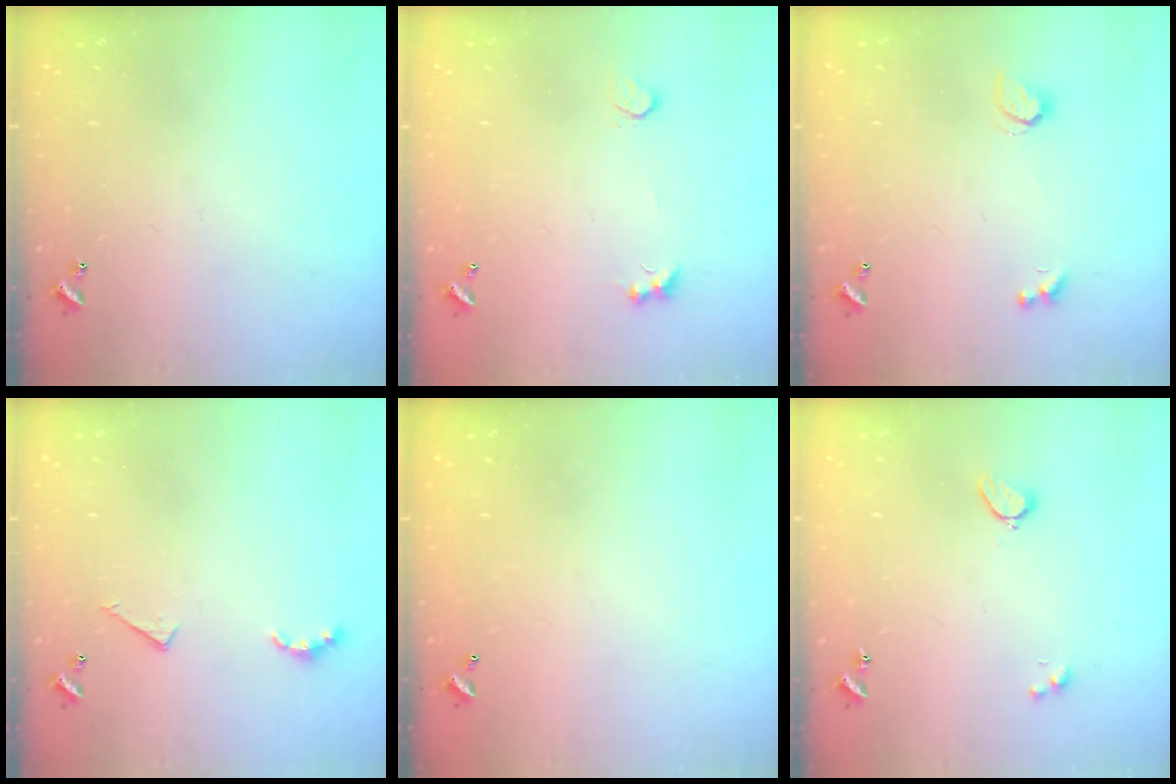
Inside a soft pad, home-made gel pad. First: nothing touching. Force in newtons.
{"total": 1.4, "press": 1.1, "slide": 0.9}
{"total": 1.3, "press": 1.2, "slide": 0.4}
{"total": 3.8, "press": 3.8, "slide": 0.6}
{"total": 2.9, "press": 2.9, "slide": 0.1}
{"total": 2.0, "press": 1.9, "slide": 0.6}